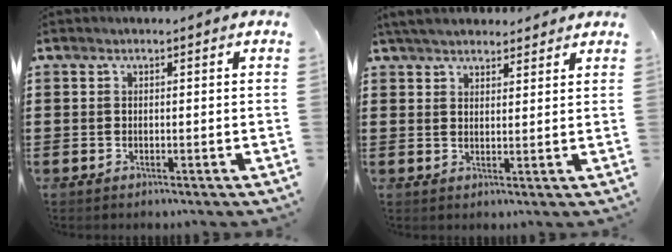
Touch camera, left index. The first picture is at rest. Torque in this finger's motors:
{"motor_torque": [2.14, 0.00, 0.34, 0.12]}